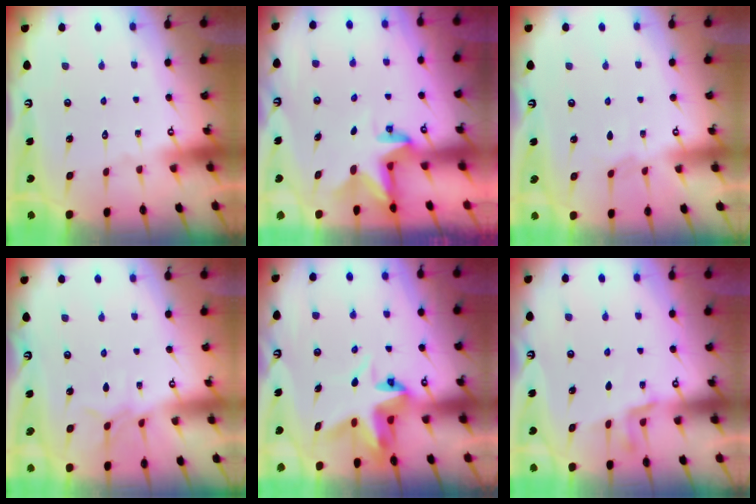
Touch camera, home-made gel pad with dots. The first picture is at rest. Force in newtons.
{"total": 3.0, "press": 3.0, "slide": 0.1}
{"total": 3.4, "press": 3.4, "slide": 0.5}
{"total": 4.5, "press": 4.5, "slide": 0.6}
{"total": 6.3, "press": 6.2, "slide": 0.6}
{"total": 5.3, "press": 5.2, "slide": 1.2}